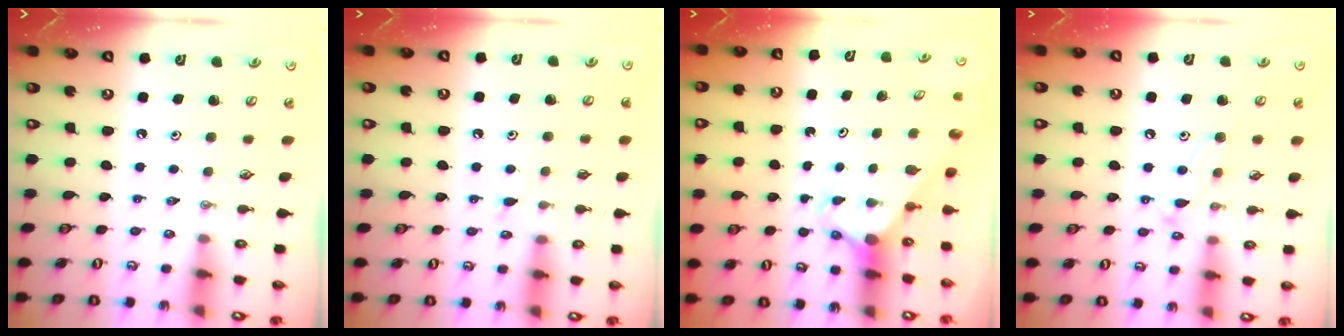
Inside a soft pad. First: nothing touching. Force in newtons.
{"total": 4.6, "press": 4.6, "slide": 0.4}
{"total": 3.0, "press": 3.0, "slide": 0.2}
{"total": 9.9, "press": 9.9, "slide": 0.8}